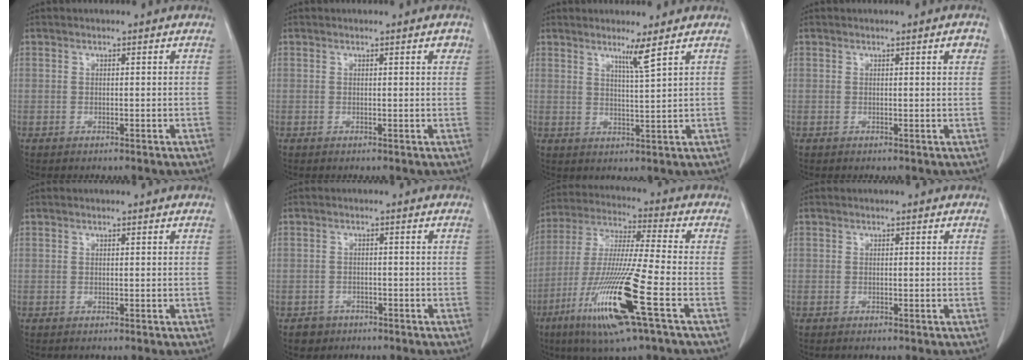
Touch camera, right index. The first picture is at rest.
{"total": 1.2, "force": [0.6, 0.3, 0.9], "torque": [-0.008, 0.001, 0.005]}
{"total": 3.2, "force": [2.2, -1.1, 2.1], "torque": [-0.037, -0.015, 0.042]}
{"total": 1.4, "force": [0.7, 0.1, 1.2], "torque": [-0.014, 0.000, 0.007]}
{"total": 0.0}
{"total": 2.5, "force": [-1.5, 2.1, 0.0], "torque": [0.000, 0.010, -0.023]}
{"total": 17.3, "force": [-7.1, 0.0, 15.8], "torque": [-0.337, -0.032, -0.136]}
{"total": 0.0}